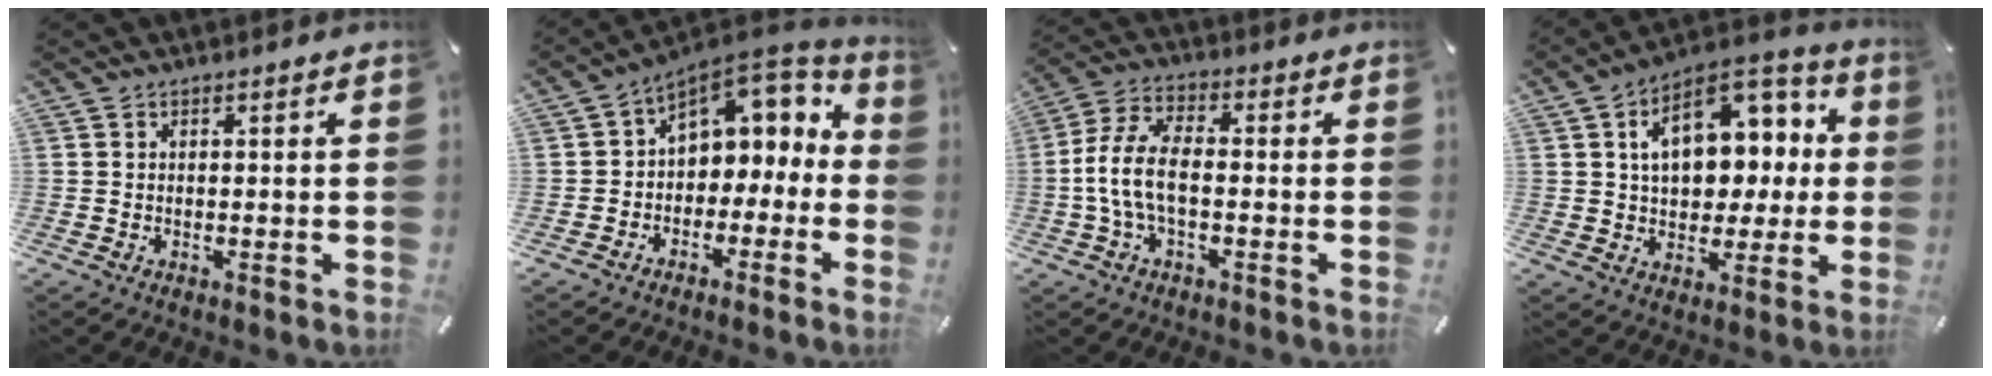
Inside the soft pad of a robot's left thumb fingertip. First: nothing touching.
{"total": 7.7, "force": [2.5, 6.4, 3.3], "torque": [-0.054, -0.019, 0.049]}
{"total": 9.8, "force": [-2.0, 5.0, 8.2], "torque": [-0.173, 0.004, -0.037]}
{"total": 16.0, "force": [4.1, 11.2, 10.7], "torque": [-0.153, -0.010, 0.075]}